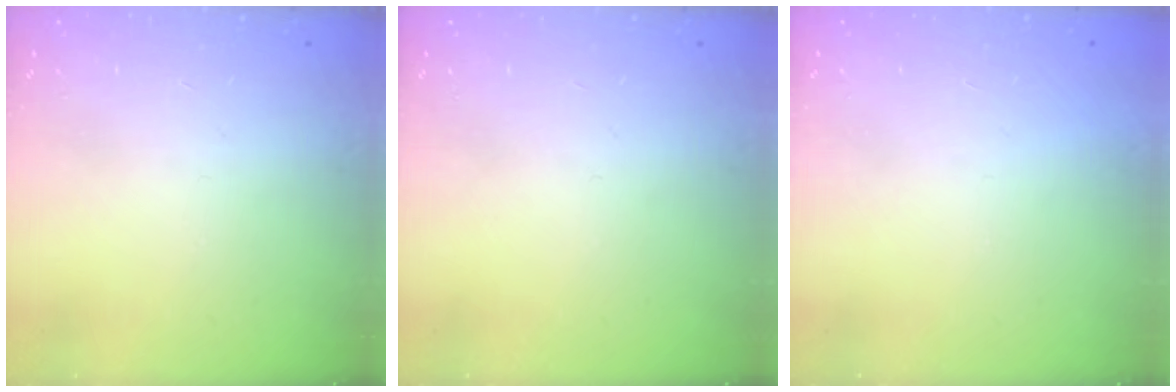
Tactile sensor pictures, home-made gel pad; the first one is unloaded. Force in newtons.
{"total": 0.0}
{"total": 1.6, "press": 1.5, "slide": 0.1}